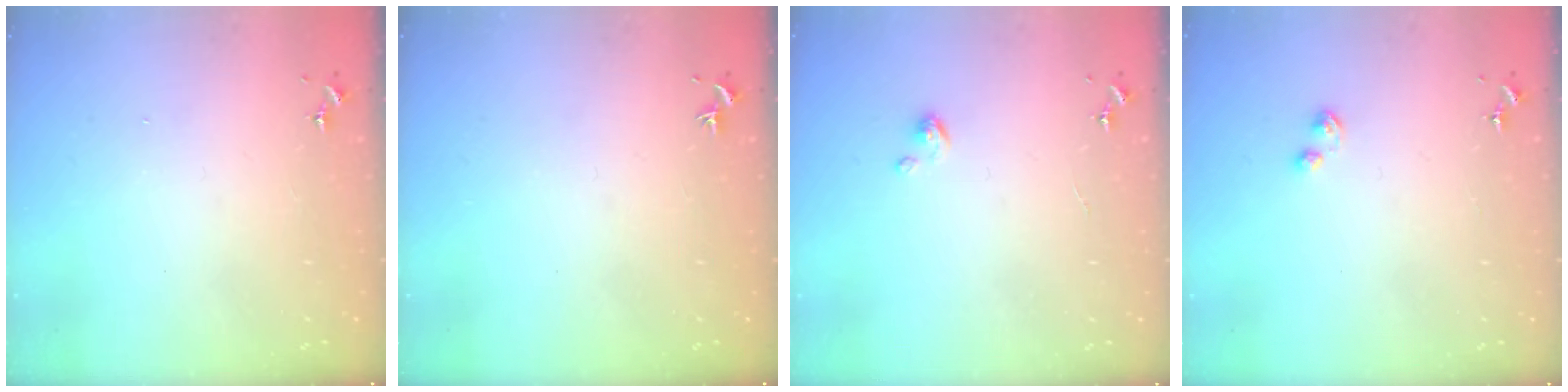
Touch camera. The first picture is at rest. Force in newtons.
{"total": 0.0}
{"total": 2.7, "press": 2.7, "slide": 0.2}
{"total": 2.9, "press": 2.9, "slide": 0.5}